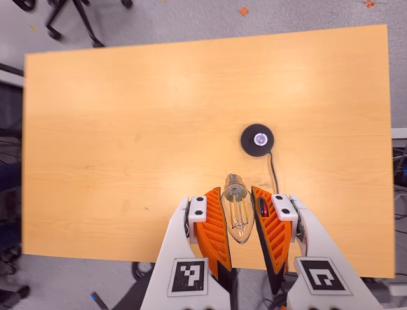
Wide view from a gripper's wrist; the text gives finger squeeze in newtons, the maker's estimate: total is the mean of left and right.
{"total": 12.3, "left": 13.5, "right": 11.1}